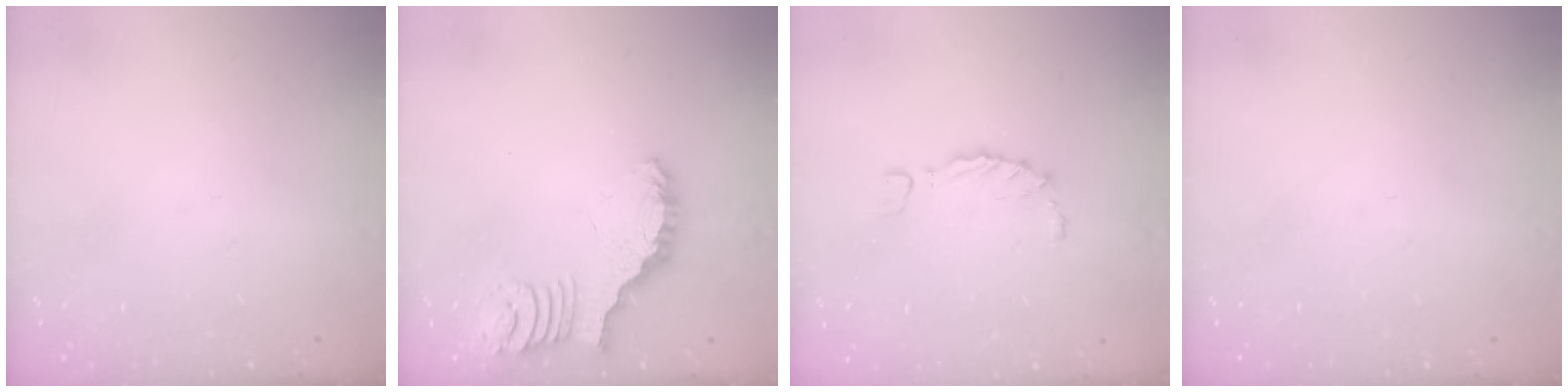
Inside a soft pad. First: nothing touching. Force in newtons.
{"total": 2.6, "press": 2.6, "slide": 0.5}
{"total": 1.1, "press": 1.1, "slide": 0.2}
{"total": 0.0}